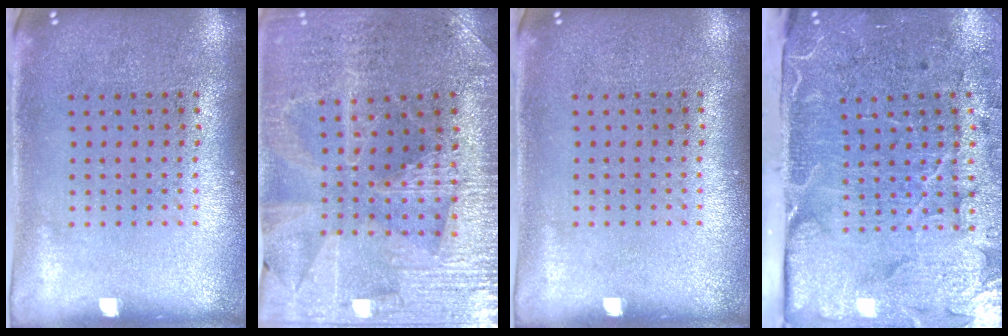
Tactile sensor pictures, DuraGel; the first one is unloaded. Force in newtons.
{"total": 3.0, "press": 3.0, "slide": 0.5}
{"total": 0.0}
{"total": 5.0, "press": 4.0, "slide": 3.1}